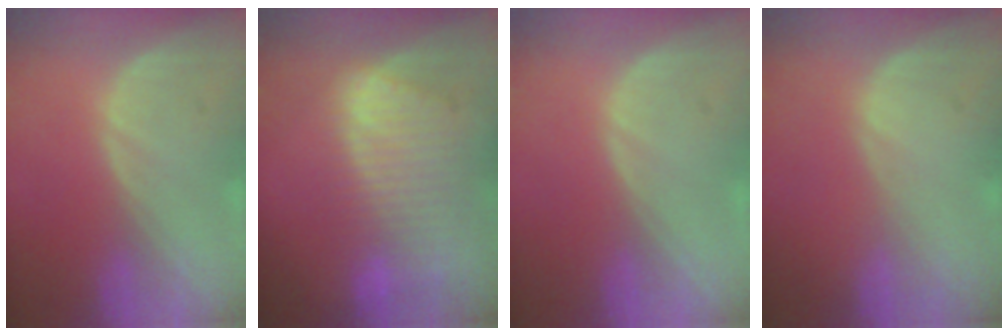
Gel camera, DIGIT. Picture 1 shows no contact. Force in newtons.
{"total": 9.3, "press": 8.1, "slide": 4.6}
{"total": 0.0}
{"total": 0.0}